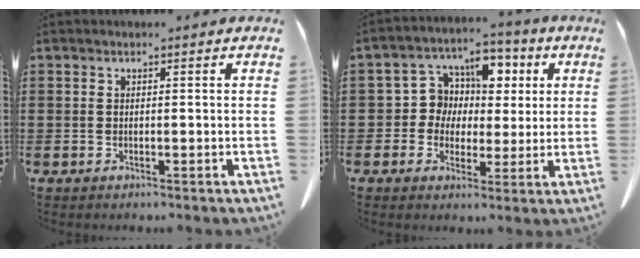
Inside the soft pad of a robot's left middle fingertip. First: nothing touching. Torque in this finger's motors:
{"motor_torque": [0.33, 0.15, 0.25, 0.09]}